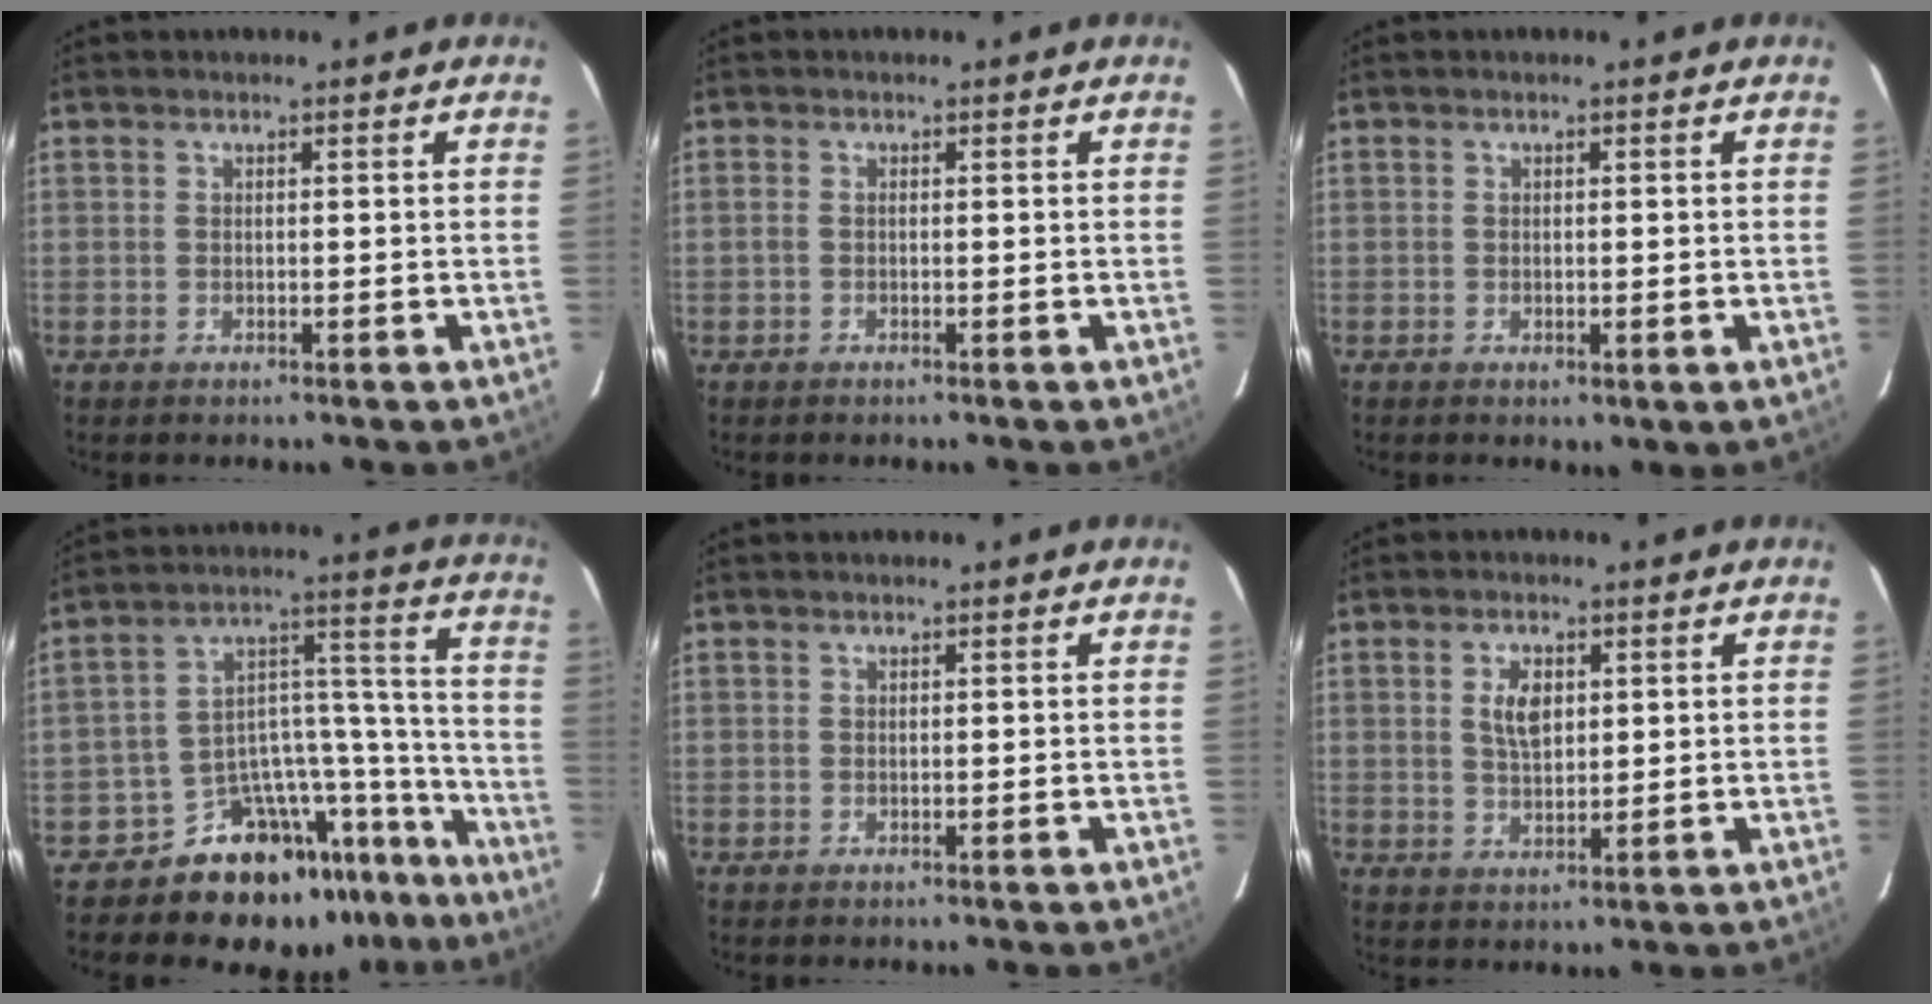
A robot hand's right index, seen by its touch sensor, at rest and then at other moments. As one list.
[{"total": 0.5, "force": [-0.2, 0.3, 0.4], "torque": [-0.005, 0.002, -0.004]}, {"total": 1.2, "force": [-0.1, 0.7, 1.0], "torque": [-0.017, -0.004, -0.003]}, {"total": 19.2, "force": [-16.2, 9.0, 4.8], "torque": [-0.058, 0.083, -0.235]}, {"total": 0.0}, {"total": 4.9, "force": [1.4, 2.8, 3.8], "torque": [-0.068, 0.005, 0.030]}]